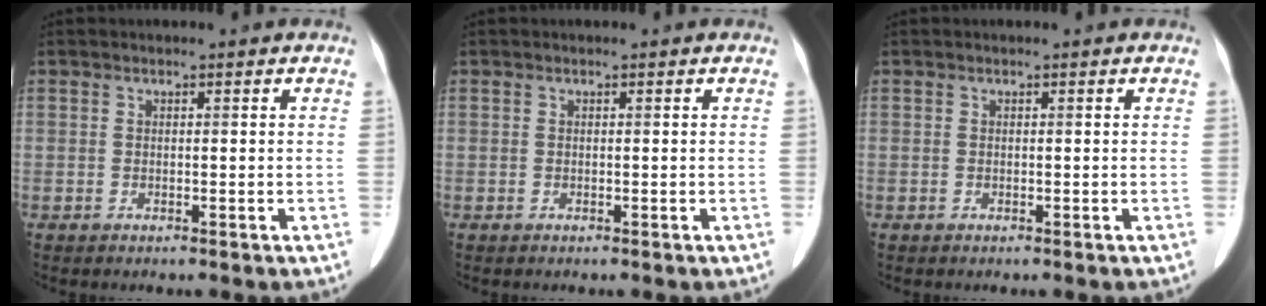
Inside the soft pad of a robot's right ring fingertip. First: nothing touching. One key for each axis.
{"total": 0.0}
{"total": 0.0}